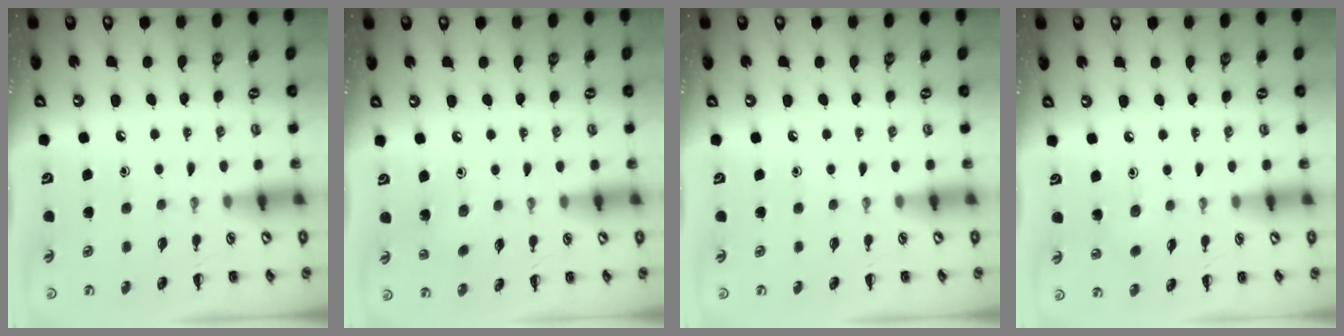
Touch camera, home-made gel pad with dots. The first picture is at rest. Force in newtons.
{"total": 6.5, "press": 6.2, "slide": 1.8}
{"total": 0.0}
{"total": 4.4, "press": 4.2, "slide": 1.3}